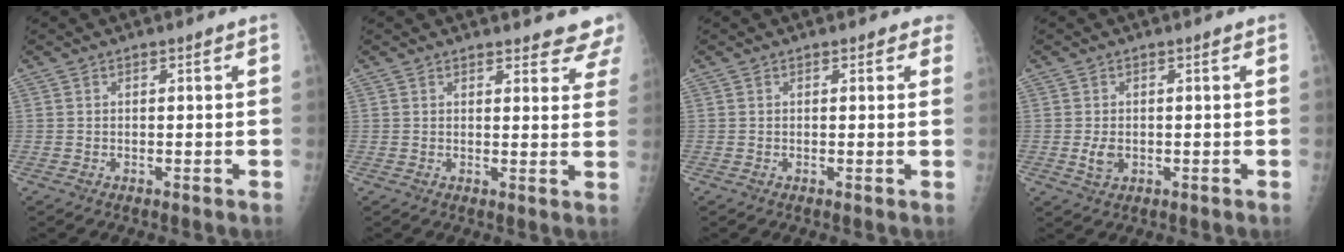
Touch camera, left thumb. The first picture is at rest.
{"total": 8.1, "force": [7.6, 2.2, 1.7], "torque": [0.023, -0.035, 0.064]}
{"total": 2.2, "force": [1.8, 1.2, 0.6], "torque": [0.021, -0.004, 0.006]}
{"total": 2.6, "force": [-0.4, 1.8, 1.8], "torque": [-0.031, -0.003, -0.002]}